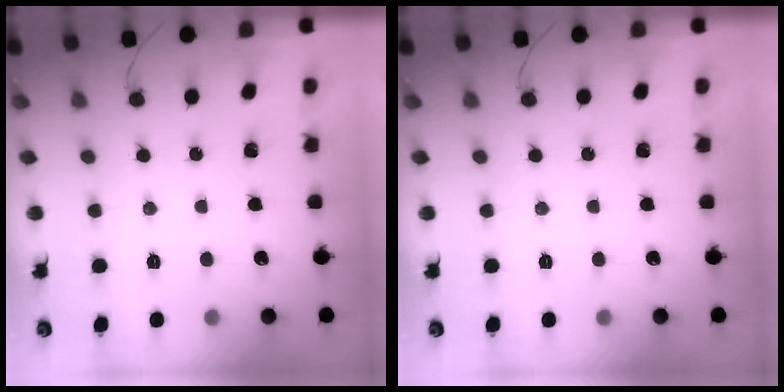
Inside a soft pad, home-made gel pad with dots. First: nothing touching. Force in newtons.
{"total": 0.0}